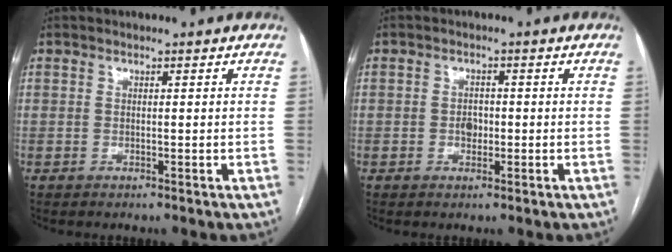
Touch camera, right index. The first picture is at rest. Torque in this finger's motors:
{"motor_torque": [0.50, 0.10, 0.16, 0.04]}